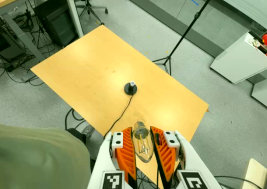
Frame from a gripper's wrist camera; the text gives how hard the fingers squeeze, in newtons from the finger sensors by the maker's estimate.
{"total": 21.3, "left": 23.4, "right": 19.2}